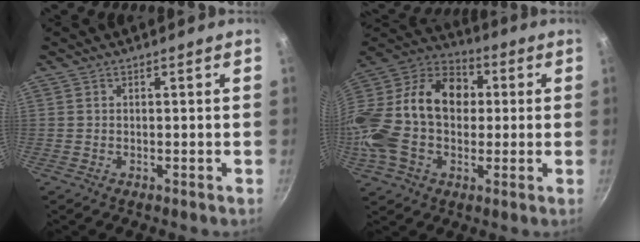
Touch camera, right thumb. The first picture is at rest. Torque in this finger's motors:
{"motor_torque": [2.56, 2.44, 1.47, -1.30, 0.56]}